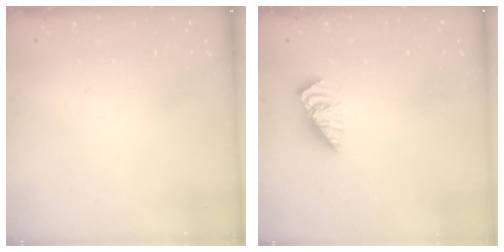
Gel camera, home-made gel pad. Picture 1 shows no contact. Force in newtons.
{"total": 1.3, "press": 1.2, "slide": 0.3}